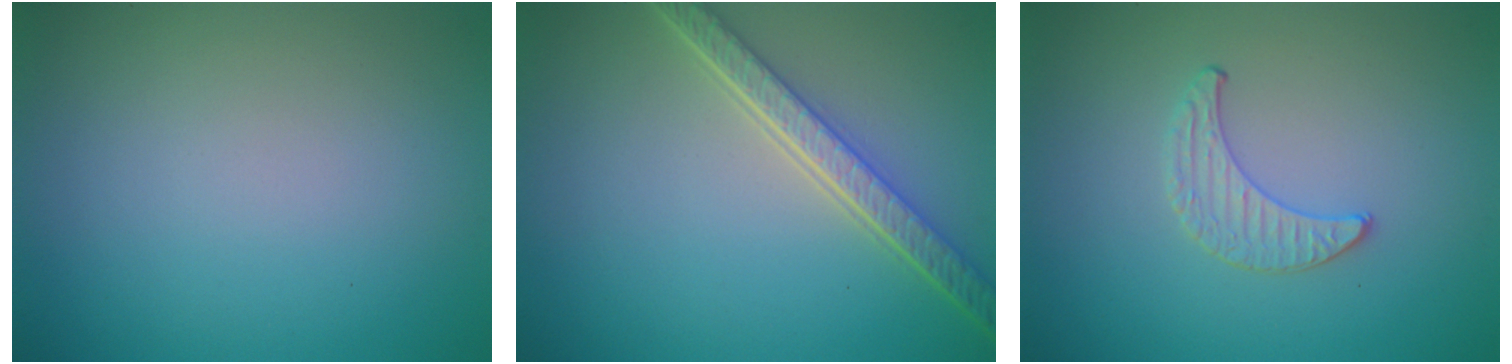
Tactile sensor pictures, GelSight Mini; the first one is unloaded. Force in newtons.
{"total": 4.6, "press": 3.5, "slide": 2.9}
{"total": 1.0, "press": 1.0, "slide": 0.3}